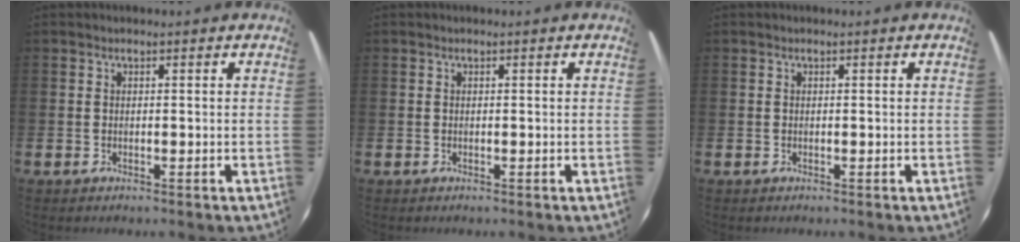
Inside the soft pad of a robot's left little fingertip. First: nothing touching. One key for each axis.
{"total": 0.0}
{"total": 0.0}